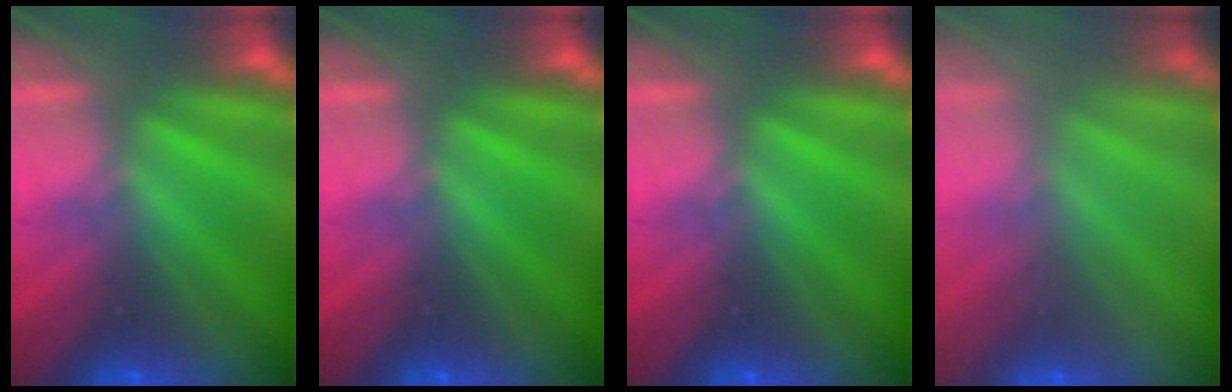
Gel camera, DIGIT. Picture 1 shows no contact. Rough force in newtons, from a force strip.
{"total": 0.0}
{"total": 0.0}
{"total": 2.4}